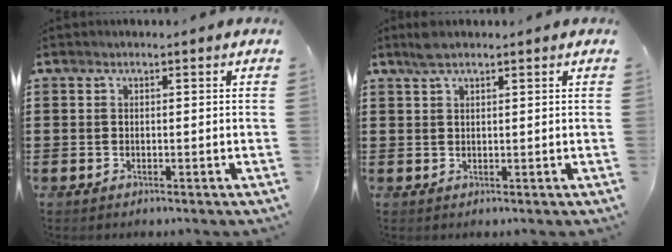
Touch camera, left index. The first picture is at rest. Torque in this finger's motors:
{"motor_torque": [1.21, 0.93, 0.01, 0.04]}